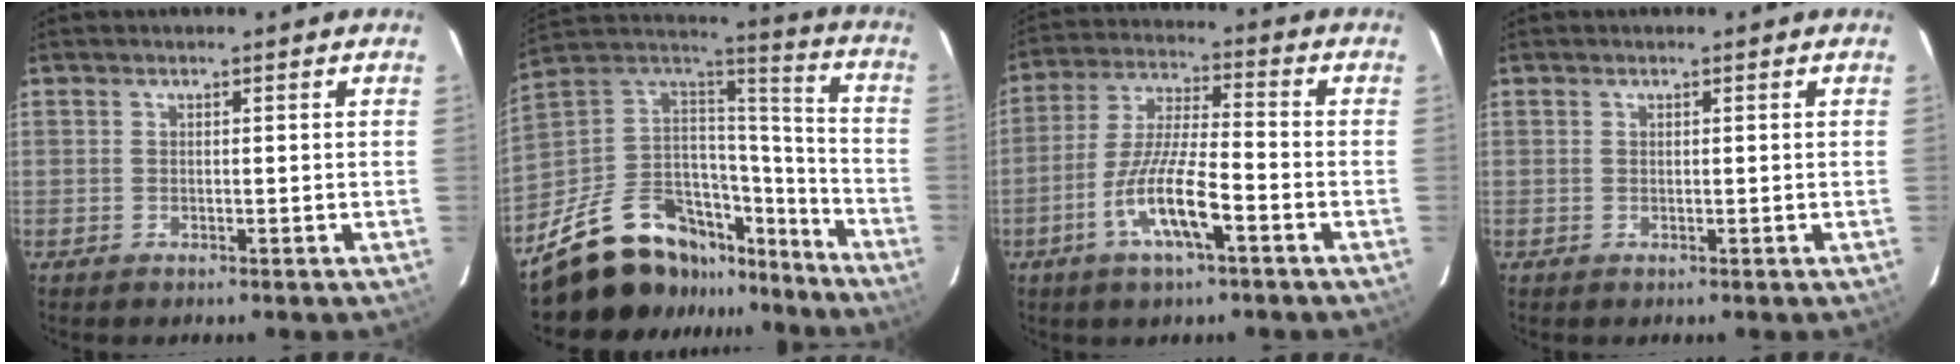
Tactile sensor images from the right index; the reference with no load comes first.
{"total": 27.2, "force": [-20.6, 12.5, 12.5], "torque": [-0.241, 0.029, -0.310]}
{"total": 11.5, "force": [-5.4, 2.0, 9.9], "torque": [-0.204, -0.007, -0.102]}
{"total": 0.0}